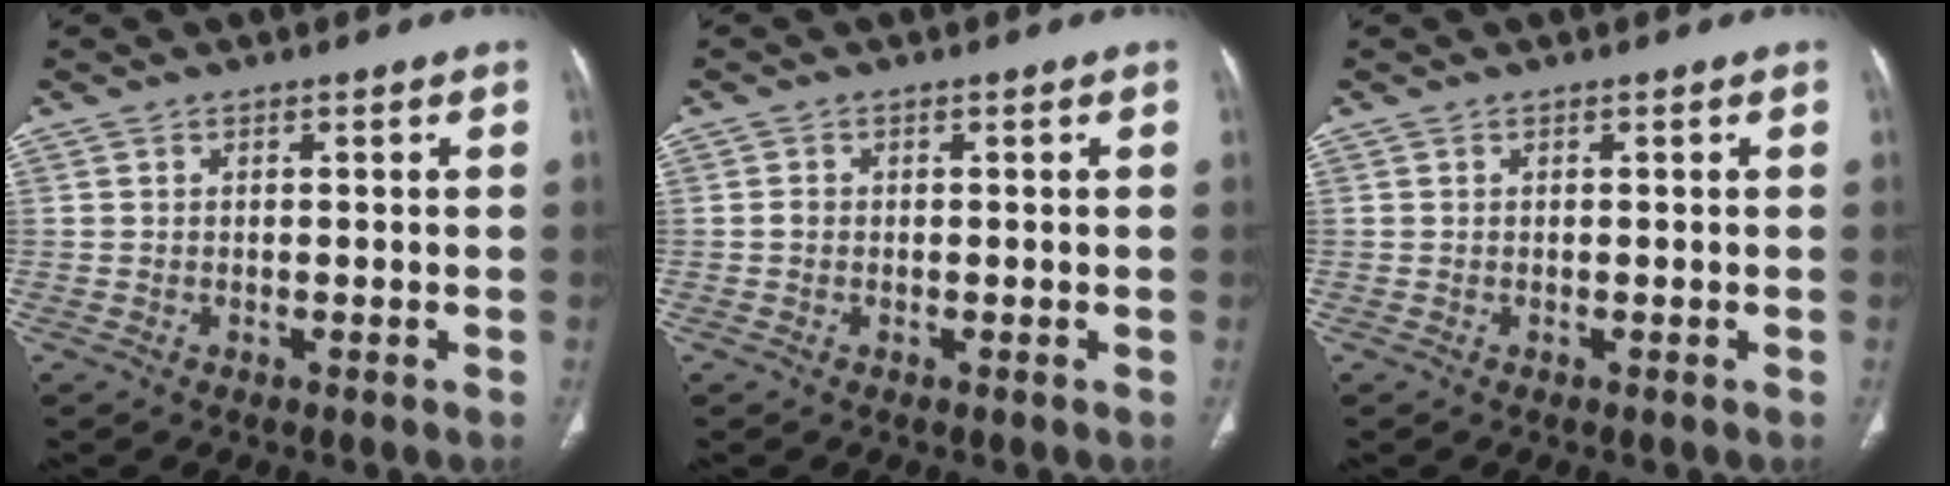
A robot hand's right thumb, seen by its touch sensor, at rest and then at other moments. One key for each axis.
{"total": 0.9, "fx": -0.1, "fy": 0.8, "fz": 0.4, "tx": -0.006, "ty": 0.002, "tz": -0.002}
{"total": 0.0}